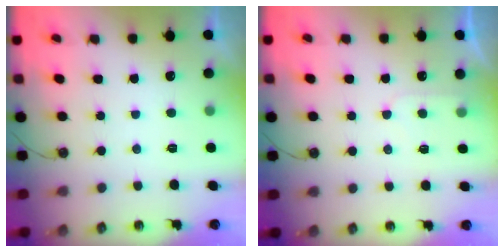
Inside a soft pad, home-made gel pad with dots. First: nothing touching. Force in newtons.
{"total": 5.0, "press": 4.9, "slide": 0.5}